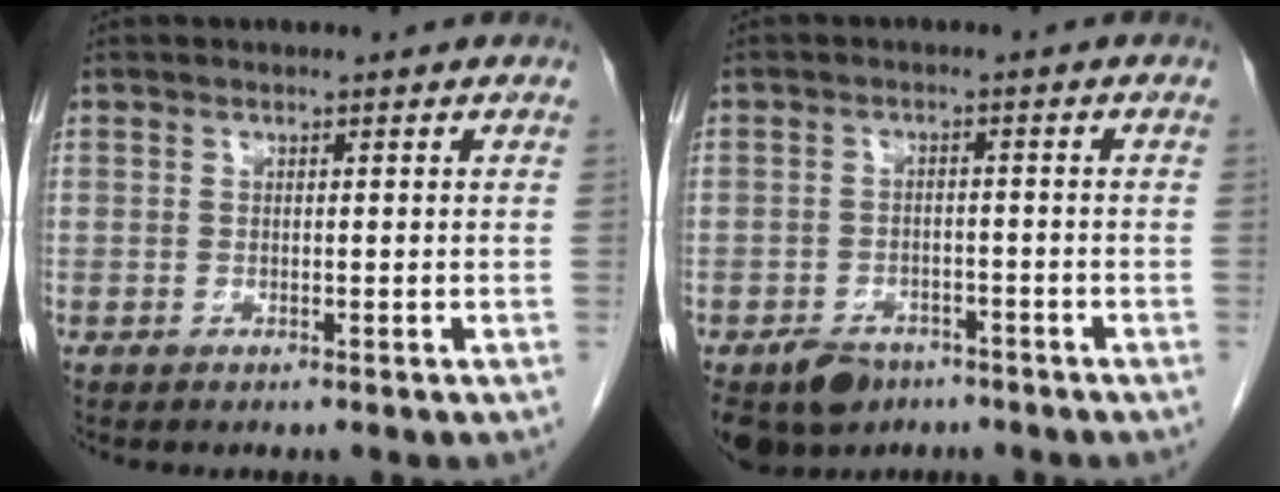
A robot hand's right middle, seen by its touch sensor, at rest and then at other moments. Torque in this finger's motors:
{"motor_torque": [0.83, -0.78, 0.04, 0.04]}